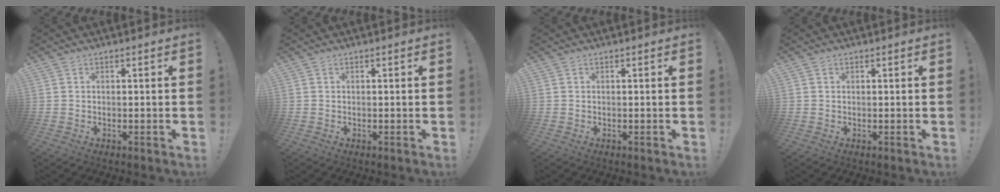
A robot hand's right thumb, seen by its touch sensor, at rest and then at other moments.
{"total": 0.0}
{"total": 0.0}
{"total": 0.0}